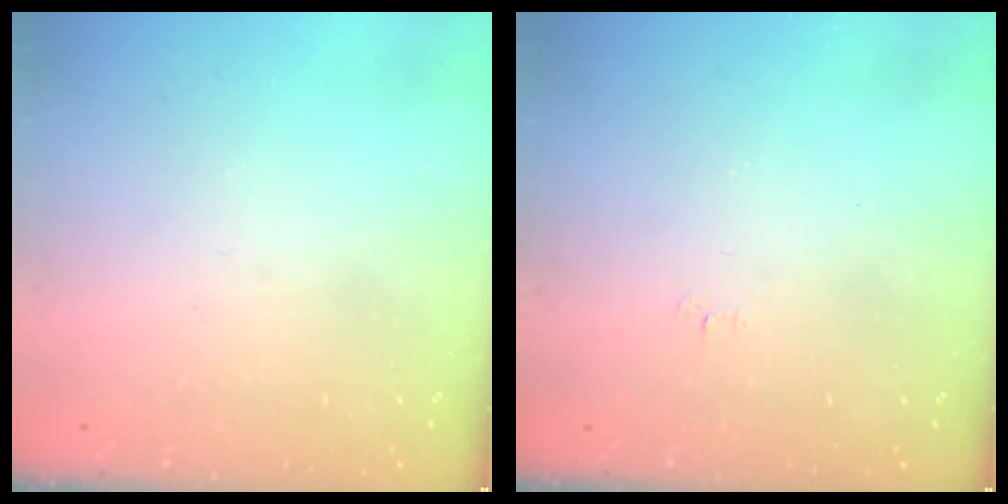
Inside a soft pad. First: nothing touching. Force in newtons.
{"total": 2.5, "press": 2.5, "slide": 0.3}